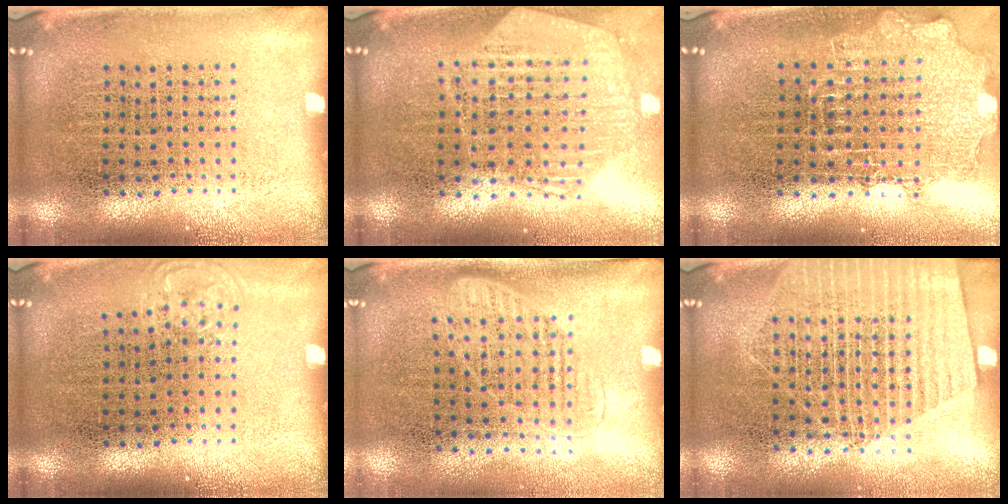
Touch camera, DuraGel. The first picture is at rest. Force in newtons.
{"total": 1.2, "press": 1.2, "slide": 0.1}
{"total": 1.6, "press": 1.3, "slide": 0.8}
{"total": 0.5, "press": 0.5, "slide": 0.1}
{"total": 1.2, "press": 1.0, "slide": 0.7}
{"total": 1.7, "press": 1.5, "slide": 0.8}